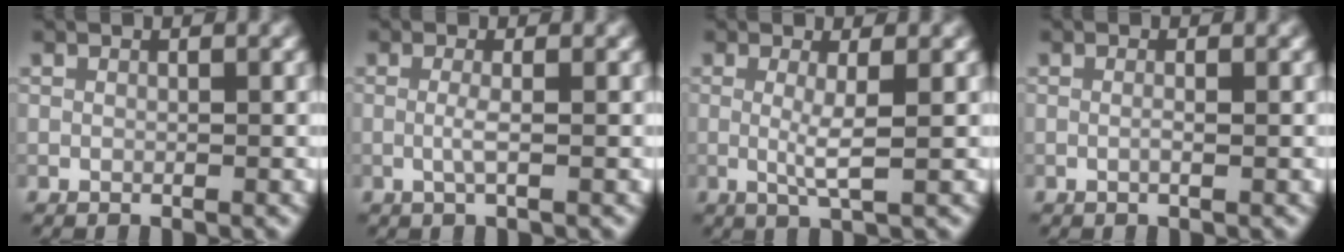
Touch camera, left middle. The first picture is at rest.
{"total": 1.4, "force": [-0.2, 0.2, 1.4], "torque": [-0.028, -0.003, -0.006]}
{"total": 2.5, "force": [0.1, 0.3, 2.5], "torque": [-0.049, -0.007, 0.000]}
{"total": 0.8, "force": [-0.1, 0.1, 0.8], "torque": [-0.012, -0.007, -0.006]}